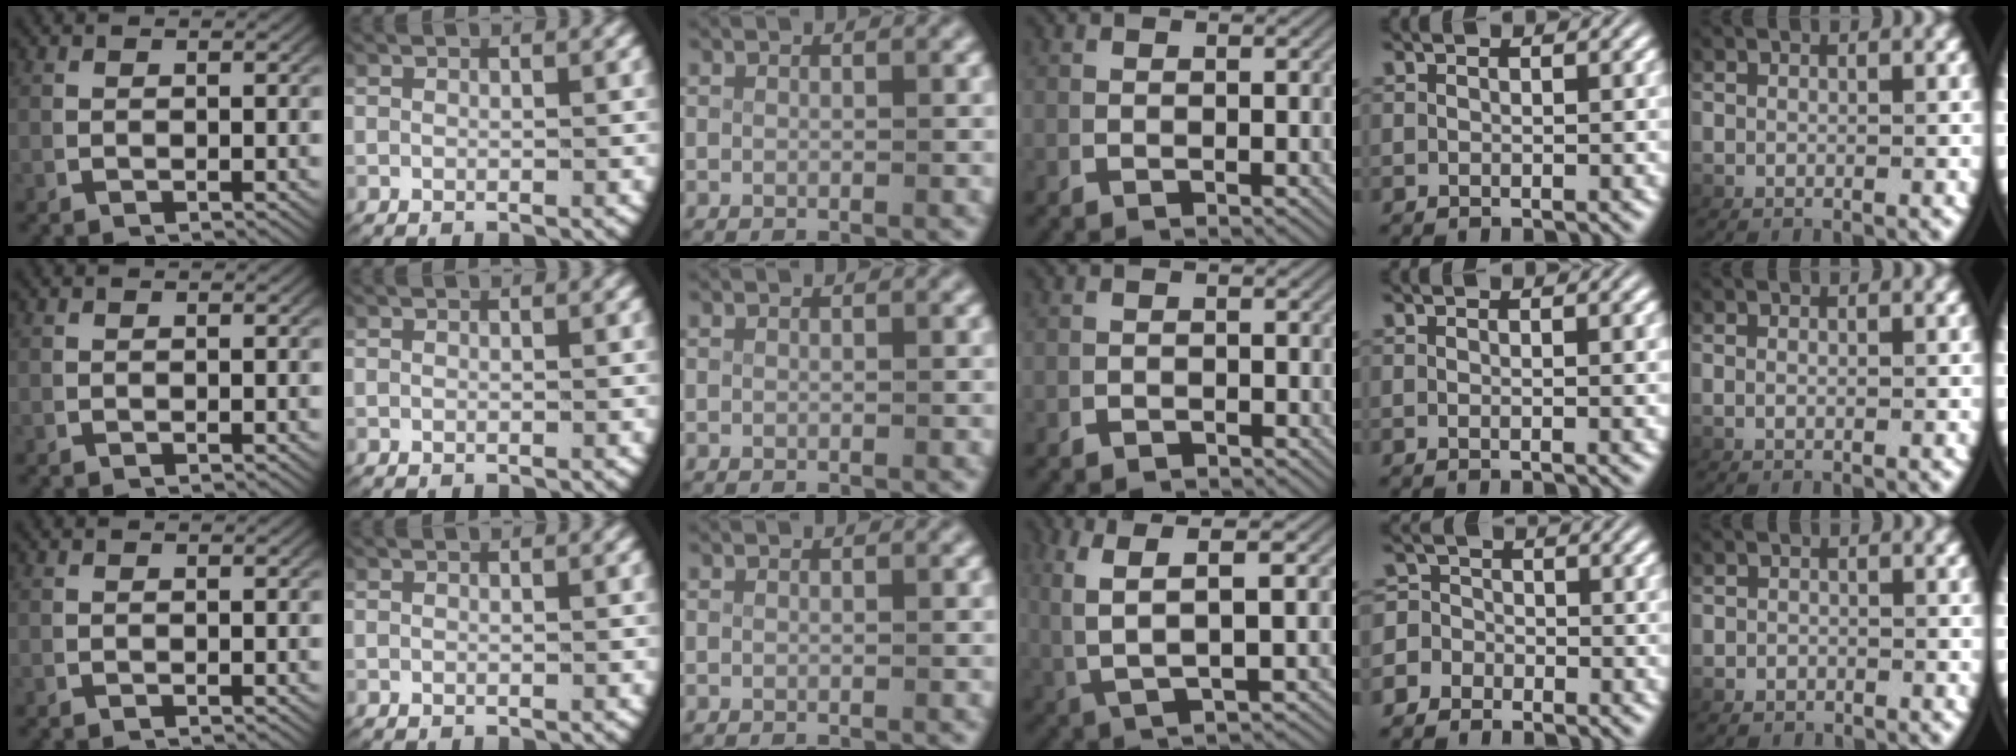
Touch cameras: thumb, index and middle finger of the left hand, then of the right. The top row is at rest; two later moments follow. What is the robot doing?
{"motion": "lift_and_place", "object": "coat"}